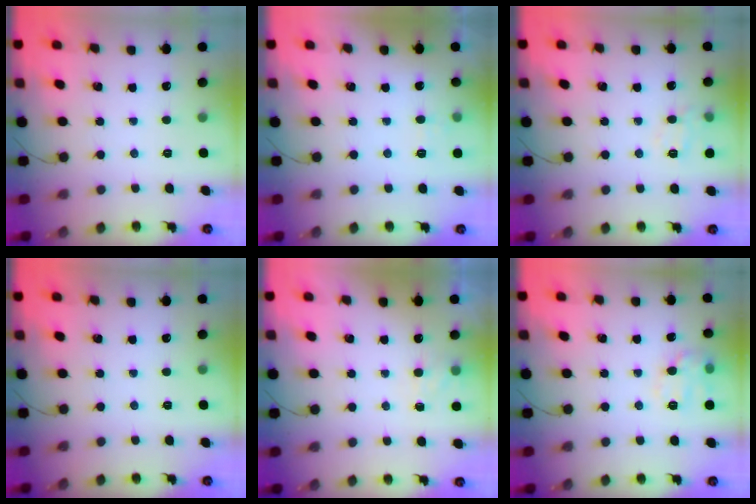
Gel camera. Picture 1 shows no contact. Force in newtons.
{"total": 2.8, "press": 2.5, "slide": 1.3}
{"total": 8.6, "press": 8.5, "slide": 1.1}
{"total": 0.0}
{"total": 7.0, "press": 6.8, "slide": 1.8}
{"total": 10.4, "press": 10.4, "slide": 0.2}